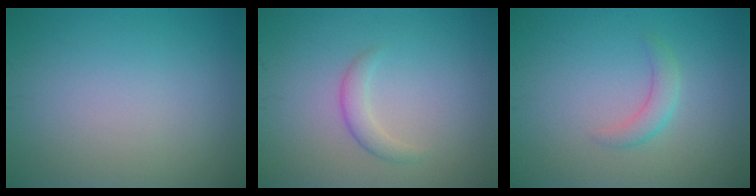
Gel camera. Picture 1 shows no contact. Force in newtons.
{"total": 1.6, "press": 1.6, "slide": 0.1}
{"total": 1.8, "press": 1.8, "slide": 0.0}